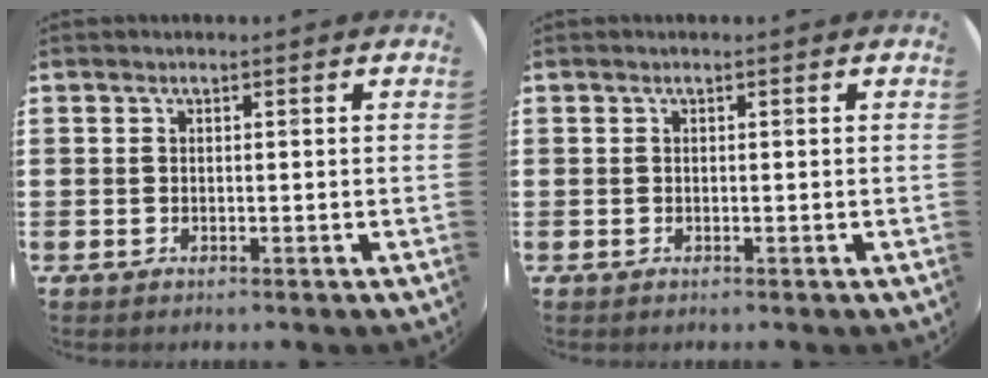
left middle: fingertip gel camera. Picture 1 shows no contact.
{"total": 0.0}